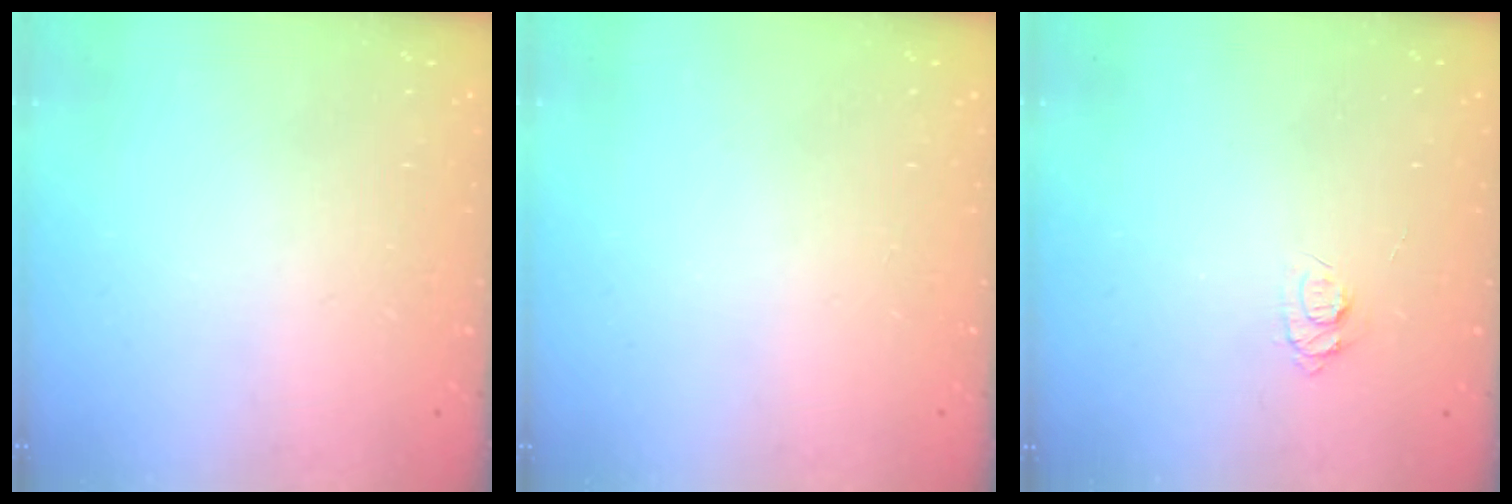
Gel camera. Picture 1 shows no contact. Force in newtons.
{"total": 0.0}
{"total": 6.4, "press": 6.4, "slide": 0.6}